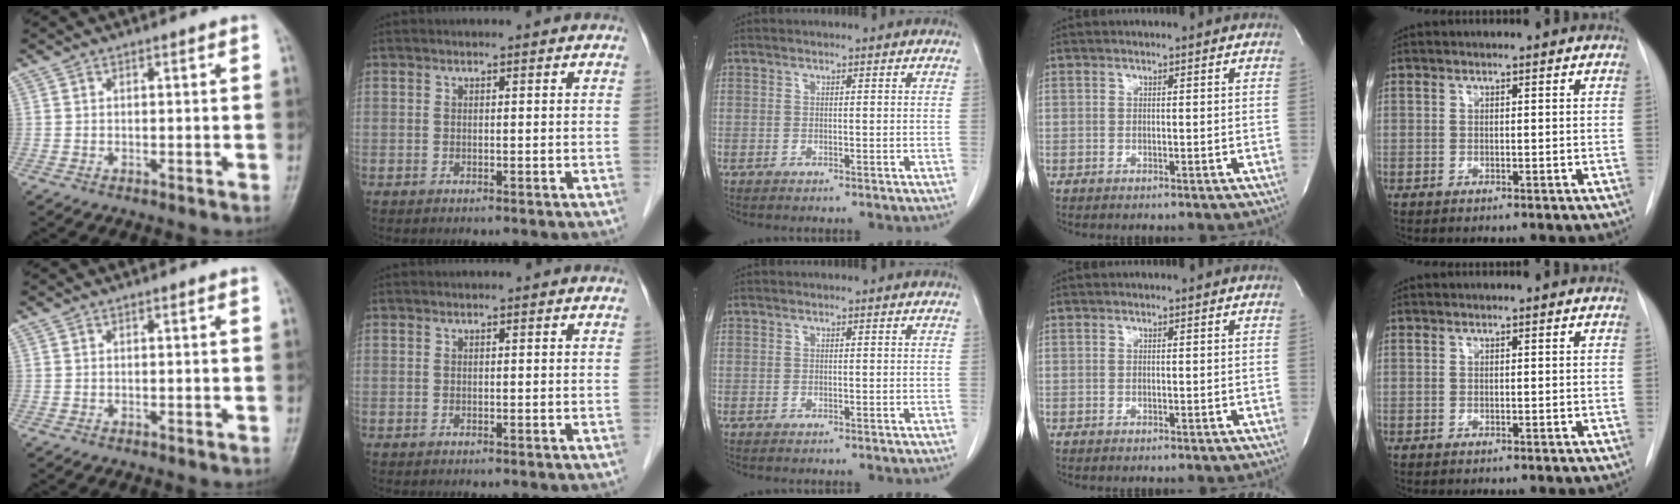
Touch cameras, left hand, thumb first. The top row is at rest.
{}